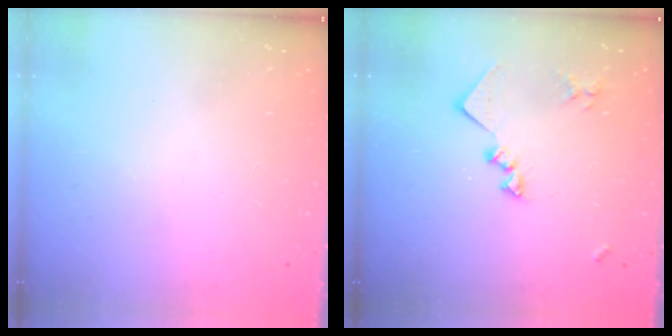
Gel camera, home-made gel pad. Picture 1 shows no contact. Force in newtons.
{"total": 12.7, "press": 12.7, "slide": 0.6}